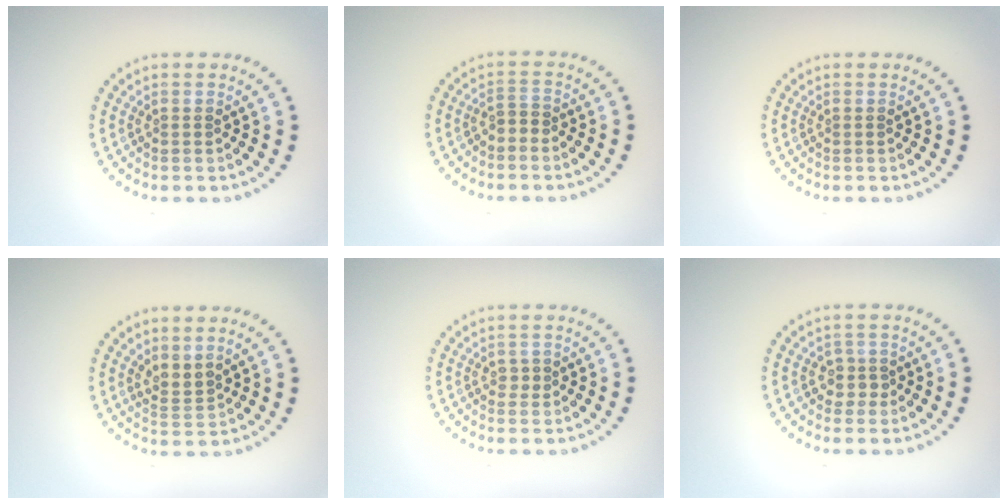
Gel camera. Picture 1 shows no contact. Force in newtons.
{"total": 1.3, "press": 1.0, "slide": 0.9}
{"total": 0.0}
{"total": 1.8, "press": 1.4, "slide": 1.2}
{"total": 0.8, "press": 0.8, "slide": 0.1}
{"total": 1.7, "press": 1.3, "slide": 1.0}